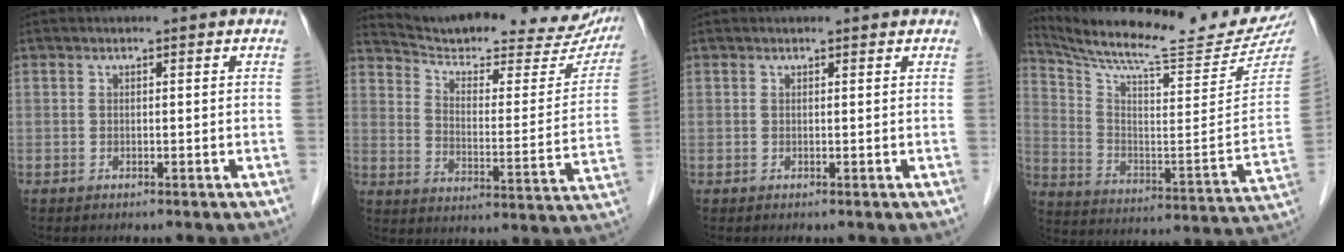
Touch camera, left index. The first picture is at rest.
{"total": 25.9, "force": [23.3, 5.2, 10.0], "torque": [-0.147, -0.048, 0.298]}
{"total": 1.6, "force": [1.5, 0.5, 0.3], "torque": [-0.011, 0.012, 0.014]}
{"total": 23.3, "force": [21.6, 0.1, 8.7], "torque": [-0.154, -0.092, 0.312]}